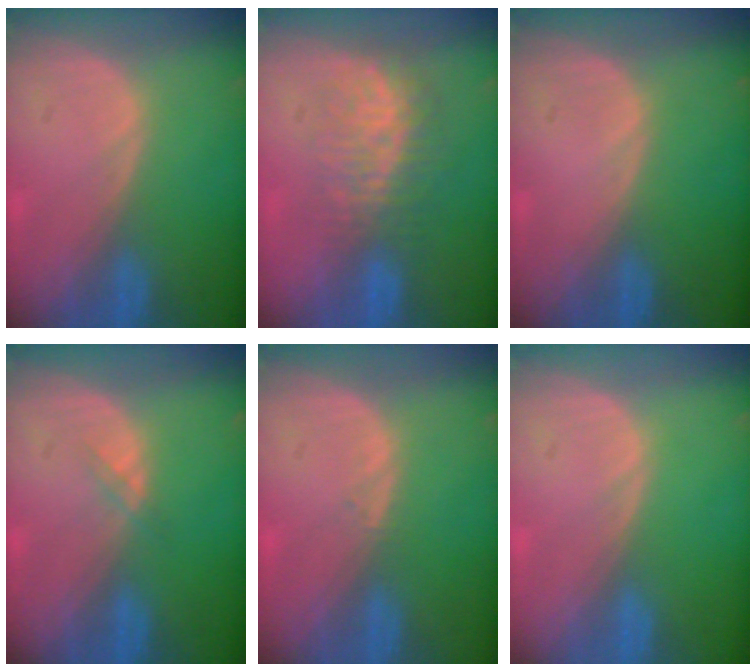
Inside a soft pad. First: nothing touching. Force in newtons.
{"total": 8.3, "press": 7.2, "slide": 4.1}
{"total": 0.0}
{"total": 1.0, "press": 1.0, "slide": 0.2}
{"total": 0.6, "press": 0.5, "slide": 0.4}
{"total": 0.0}